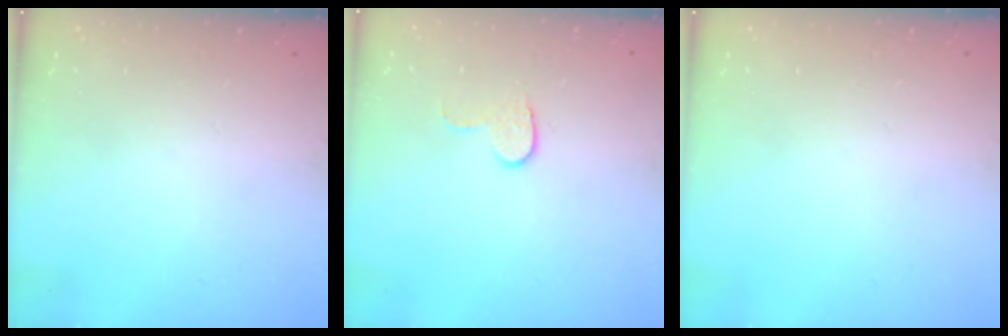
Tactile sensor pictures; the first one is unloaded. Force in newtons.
{"total": 5.4, "press": 5.4, "slide": 0.5}
{"total": 0.0}